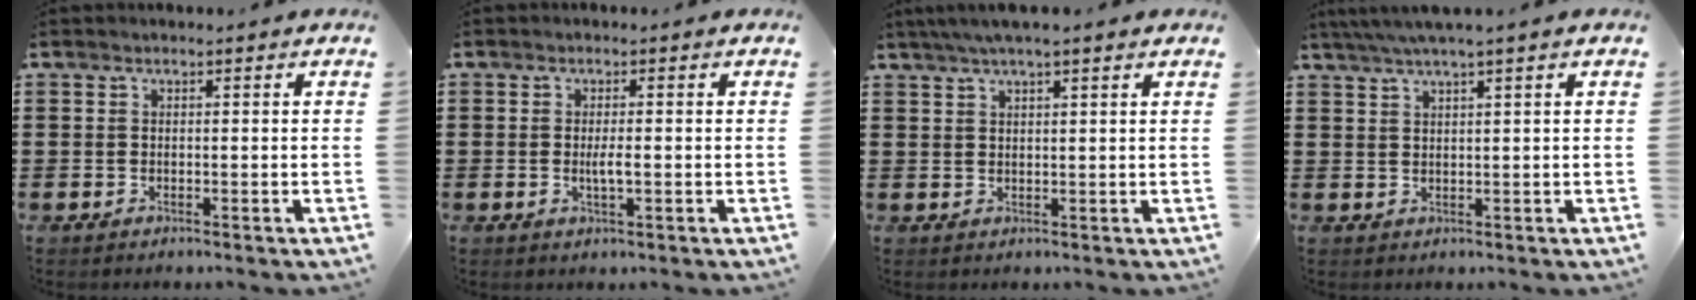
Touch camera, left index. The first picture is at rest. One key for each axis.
{"total": 2.3, "fx": -0.3, "fy": 0.4, "fz": 2.3, "tx": -0.048, "ty": -0.005, "tz": -0.008}
{"total": 3.3, "fx": 2.4, "fy": 0.2, "fz": 2.2, "tx": -0.047, "ty": 0.004, "tz": 0.044}
{"total": 2.7, "fx": 1.9, "fy": -0.3, "fz": 1.9, "tx": -0.039, "ty": 0.004, "tz": 0.034}